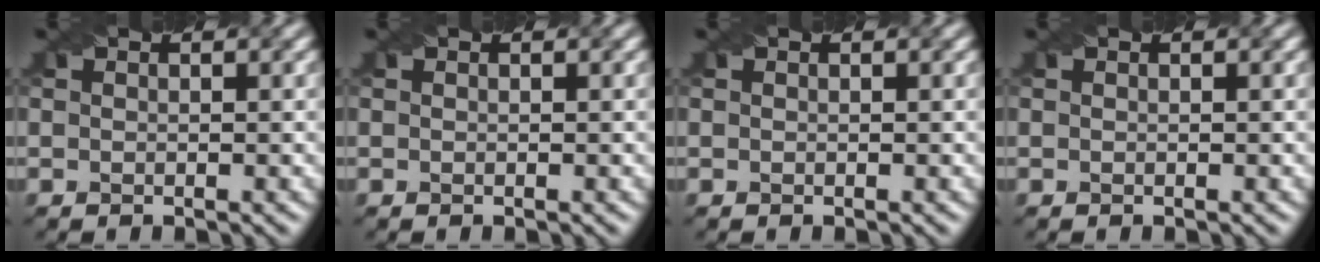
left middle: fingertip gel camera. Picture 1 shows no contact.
{"total": 0.0}
{"total": 0.0}
{"total": 0.0}